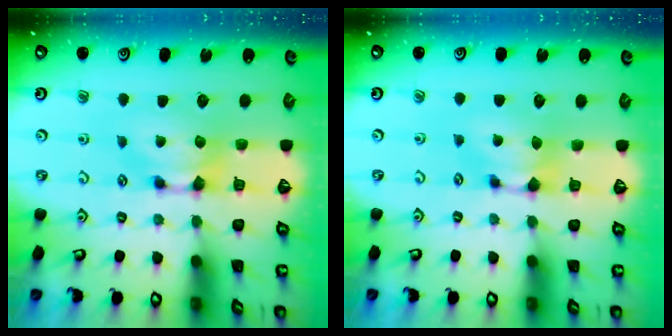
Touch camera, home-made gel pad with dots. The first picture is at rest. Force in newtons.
{"total": 0.8, "press": 0.3, "slide": 0.7}